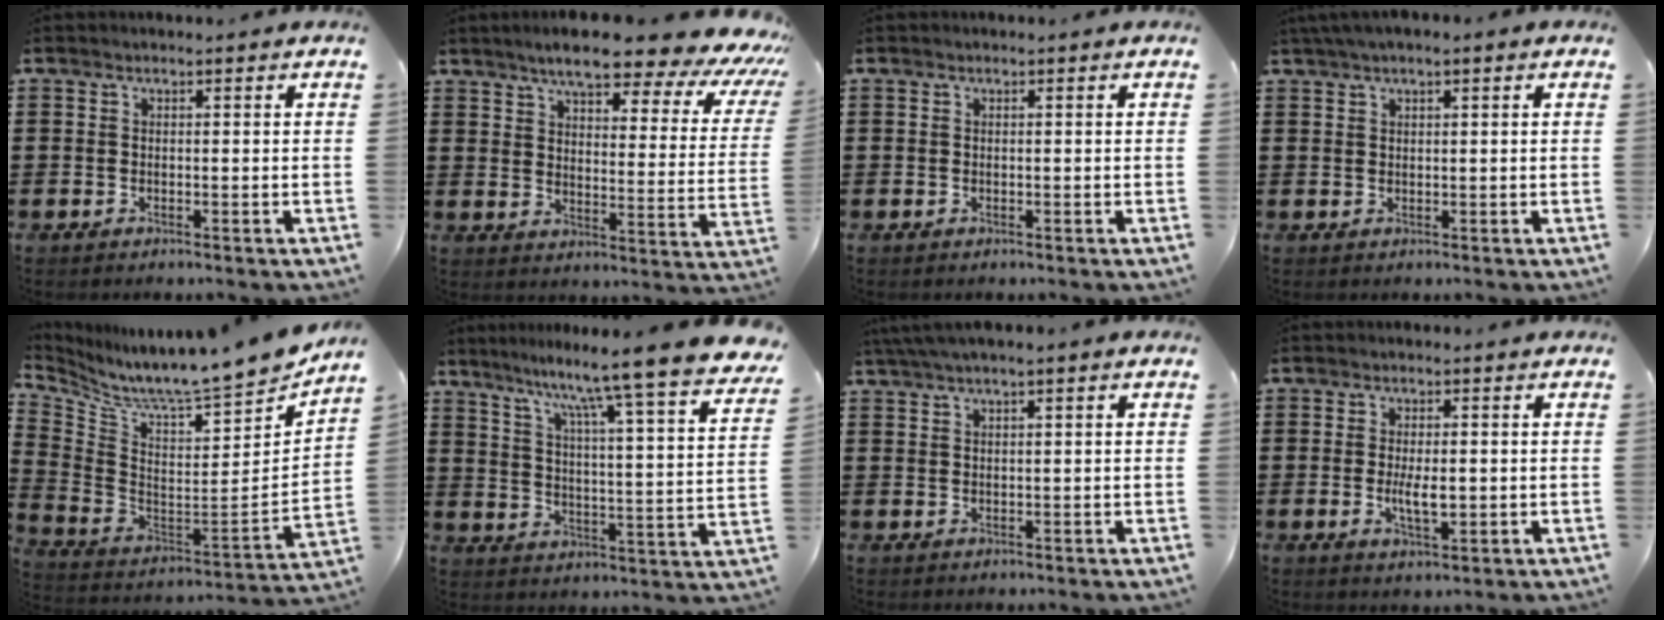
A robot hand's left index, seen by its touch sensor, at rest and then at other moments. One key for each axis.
{"total": 8.6, "fx": 6.9, "fy": 1.4, "fz": 4.8, "tx": -0.099, "ty": -0.040, "tz": 0.111}
{"total": 0.0}
{"total": 1.8, "fx": 1.2, "fy": 0.3, "fz": 1.4, "tx": -0.028, "ty": 0.003, "tz": 0.021}
{"total": 8.6, "fx": 7.9, "fy": -0.6, "fz": 3.3, "tx": -0.091, "ty": -0.085, "tz": 0.124}
{"total": 10.2, "fx": 8.8, "fy": -2.1, "fz": 4.7, "tx": -0.109, "ty": -0.079, "tz": 0.134}
{"total": 2.1, "fx": 1.5, "fy": 0.0, "fz": 1.6, "tx": -0.032, "ty": 0.002, "tz": 0.027}
{"total": 4.0, "fx": -0.1, "fy": 1.3, "fz": 3.8, "tx": -0.068, "ty": -0.001, "tz": -0.001}